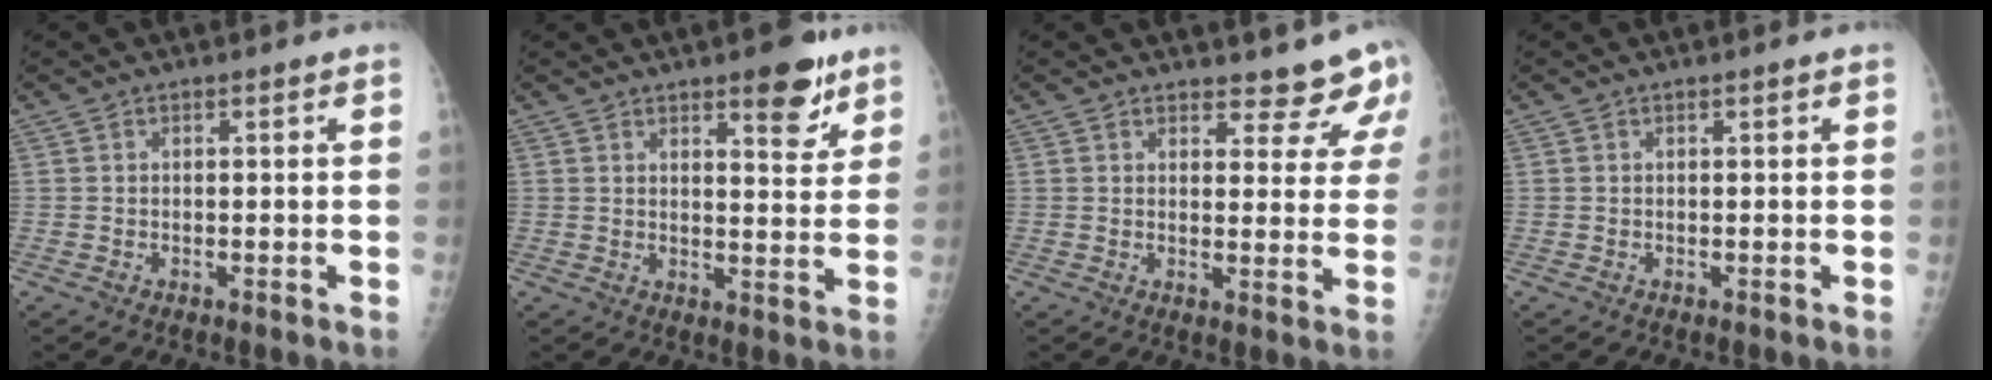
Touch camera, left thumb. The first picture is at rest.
{"total": 8.1, "force": [5.2, 2.8, 5.5], "torque": [-0.050, -0.031, 0.069]}
{"total": 7.8, "force": [7.2, 2.6, 1.1], "torque": [0.029, -0.048, 0.067]}
{"total": 0.0}